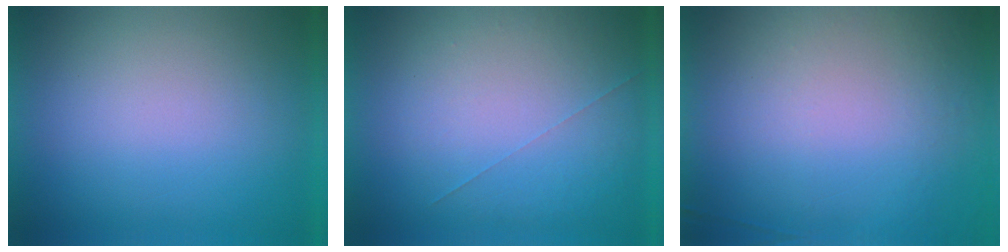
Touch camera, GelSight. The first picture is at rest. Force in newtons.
{"total": 1.0}
{"total": 5.5}